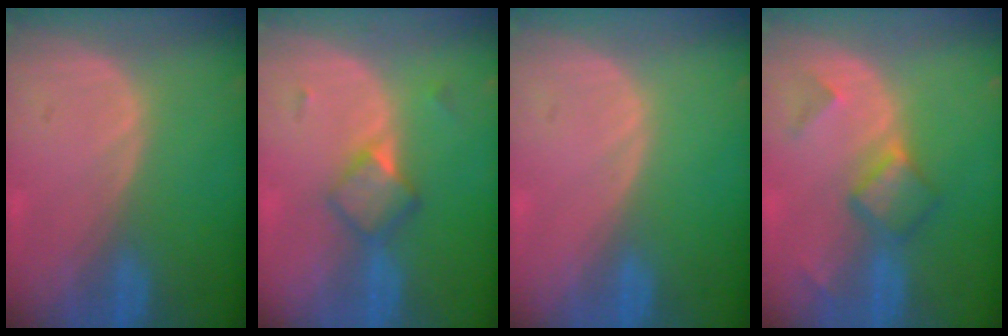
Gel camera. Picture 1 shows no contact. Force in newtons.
{"total": 4.8, "press": 4.2, "slide": 2.2}
{"total": 0.0}
{"total": 4.9, "press": 4.7, "slide": 1.4}